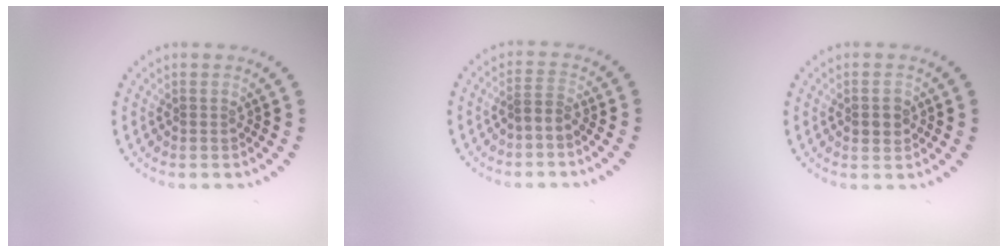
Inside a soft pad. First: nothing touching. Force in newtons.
{"total": 1.3, "press": 1.0, "slide": 0.8}
{"total": 1.8, "press": 1.7, "slide": 0.2}